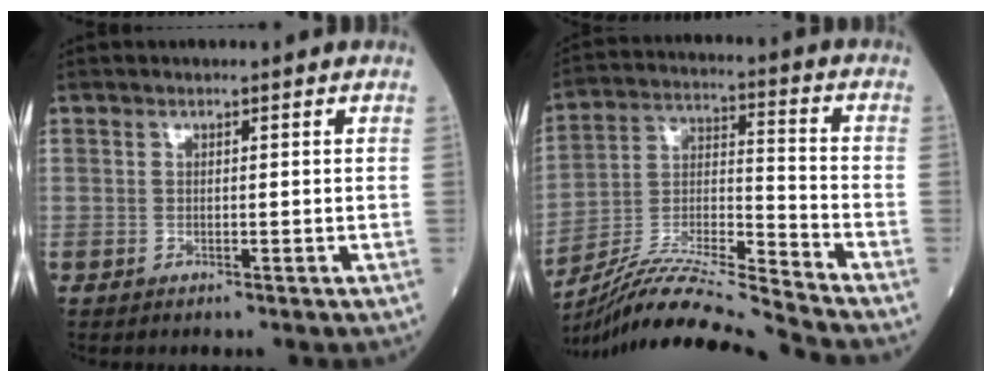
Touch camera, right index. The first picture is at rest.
{"total": 15.2, "force": [-14.3, -2.9, 4.3], "torque": [-0.085, 0.007, -0.263]}